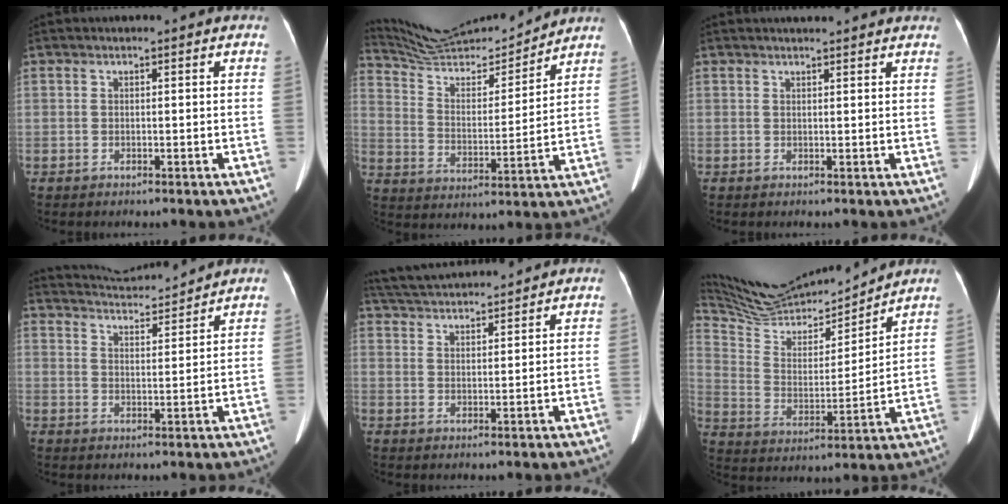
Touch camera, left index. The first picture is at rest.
{"total": 16.3, "force": [15.7, 1.2, 4.1], "torque": [-0.086, -0.007, 0.263]}
{"total": 5.2, "force": [4.8, 0.8, 2.0], "torque": [-0.027, 0.018, 0.049]}
{"total": 9.7, "force": [9.5, 0.1, 1.5], "torque": [-0.035, 0.010, 0.147]}
{"total": 11.0, "force": [10.5, 0.8, 3.1], "torque": [-0.072, 0.026, 0.172]}
{"total": 19.1, "force": [18.2, 2.1, 5.4], "torque": [-0.113, -0.005, 0.311]}